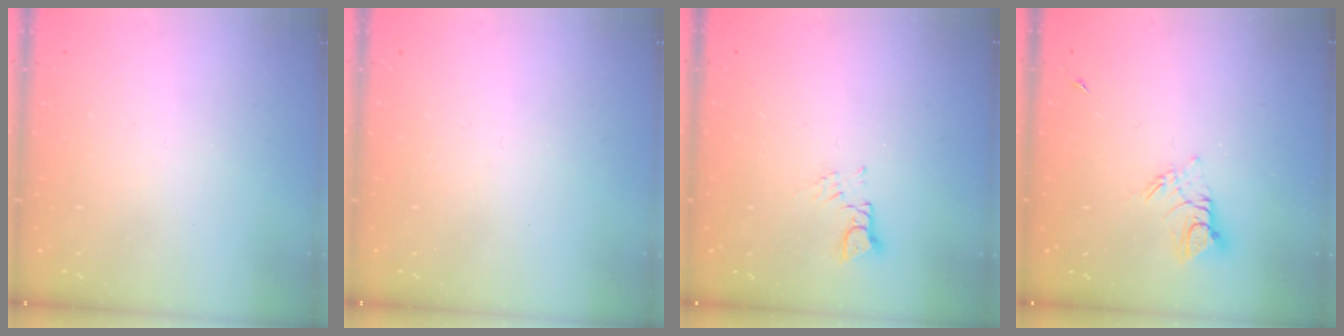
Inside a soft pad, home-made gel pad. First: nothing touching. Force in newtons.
{"total": 0.0}
{"total": 3.3, "press": 3.3, "slide": 0.3}
{"total": 7.3, "press": 7.3, "slide": 0.6}